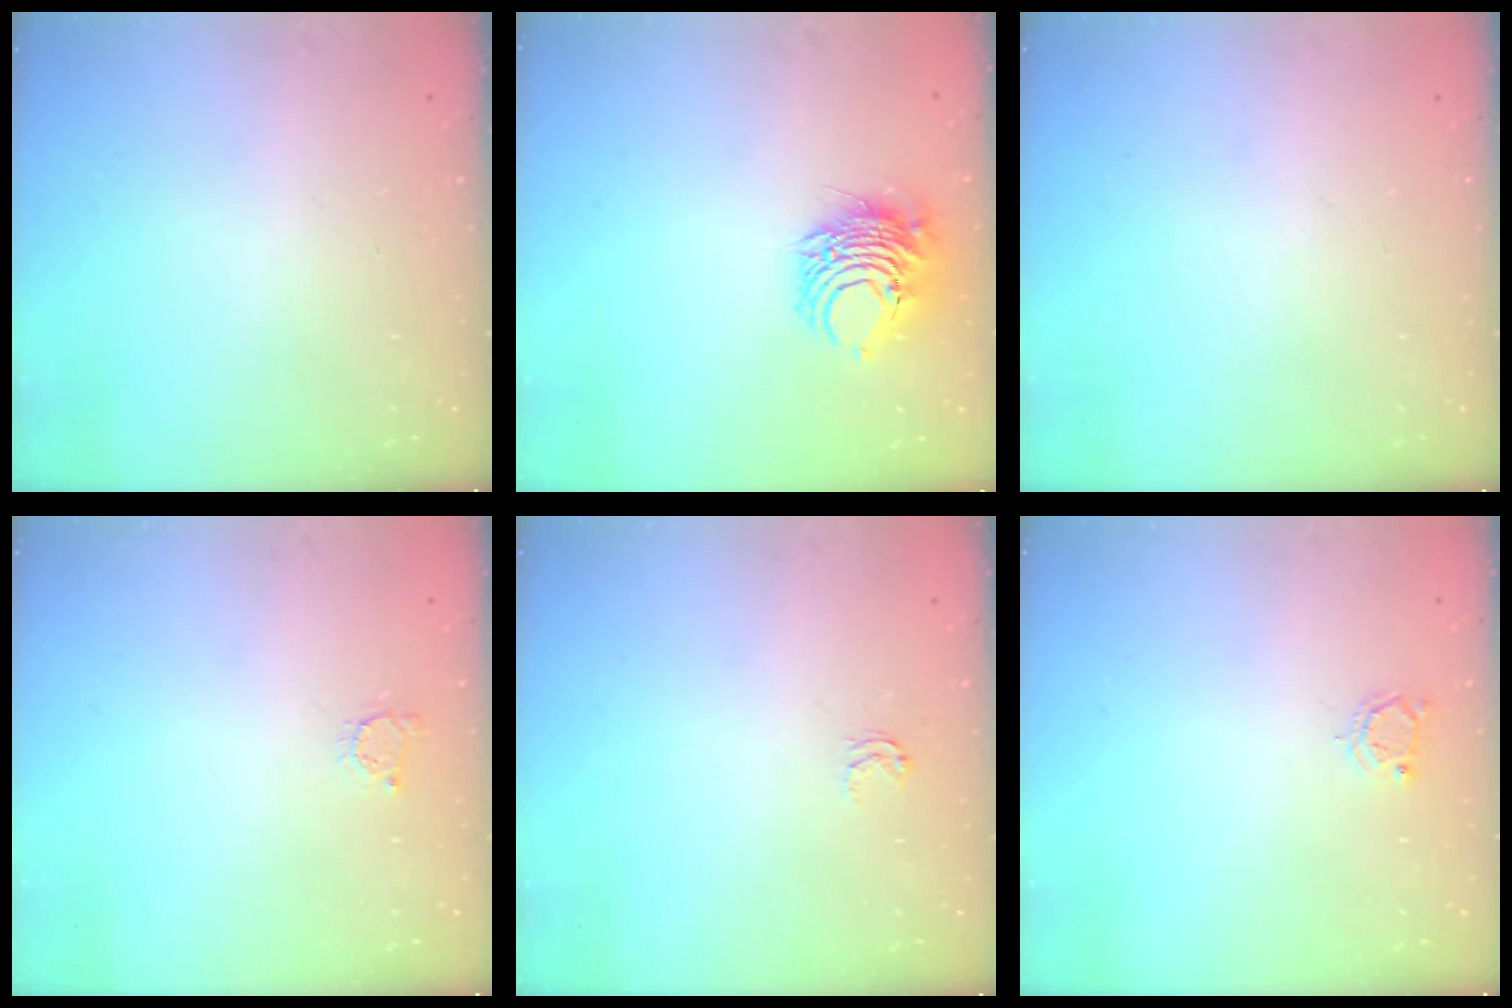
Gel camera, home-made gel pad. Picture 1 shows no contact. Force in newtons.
{"total": 8.3, "press": 8.2, "slide": 1.2}
{"total": 0.0}
{"total": 2.2, "press": 2.2, "slide": 0.3}
{"total": 2.6, "press": 2.6, "slide": 0.4}
{"total": 3.0, "press": 3.0, "slide": 0.3}